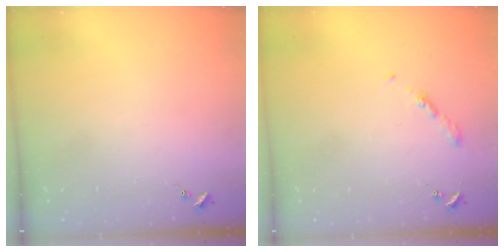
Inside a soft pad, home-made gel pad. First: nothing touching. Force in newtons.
{"total": 3.2, "press": 3.2, "slide": 0.4}